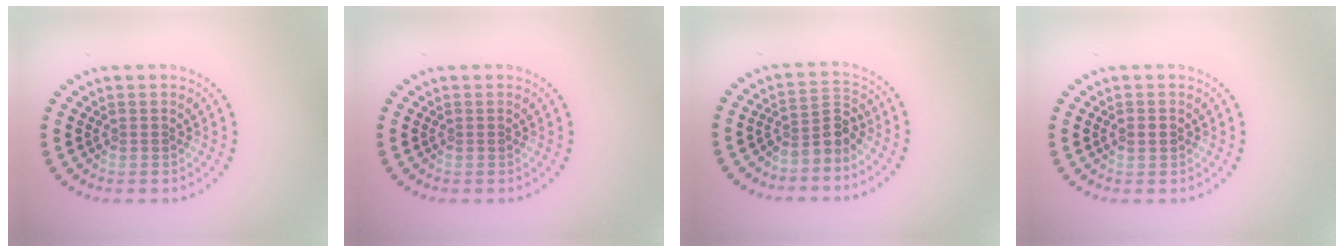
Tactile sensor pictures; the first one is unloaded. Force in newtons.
{"total": 0.0}
{"total": 2.7, "press": 2.0, "slide": 1.8}
{"total": 1.3, "press": 1.3, "slide": 0.1}